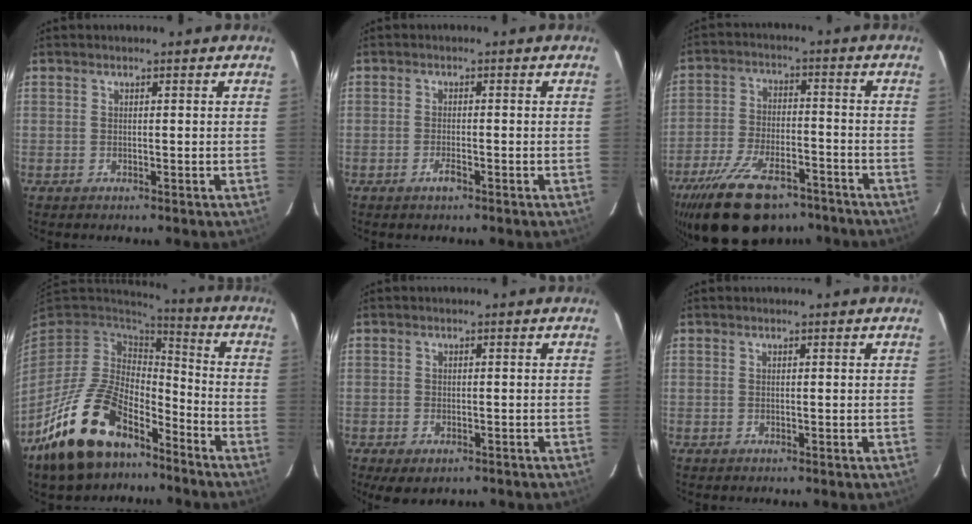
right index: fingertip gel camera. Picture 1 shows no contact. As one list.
[{"total": 2.0, "force": [-1.2, 0.6, 1.4], "torque": [-0.032, -0.001, -0.024]}, {"total": 19.9, "force": [-14.4, 8.8, 10.6], "torque": [-0.223, -0.020, -0.228]}, {"total": 20.2, "force": [-12.9, 10.3, 11.6], "torque": [-0.247, -0.009, -0.217]}, {"total": 4.5, "force": [-2.7, 2.3, 2.6], "torque": [-0.057, -0.017, -0.039]}, {"total": 0.0}]